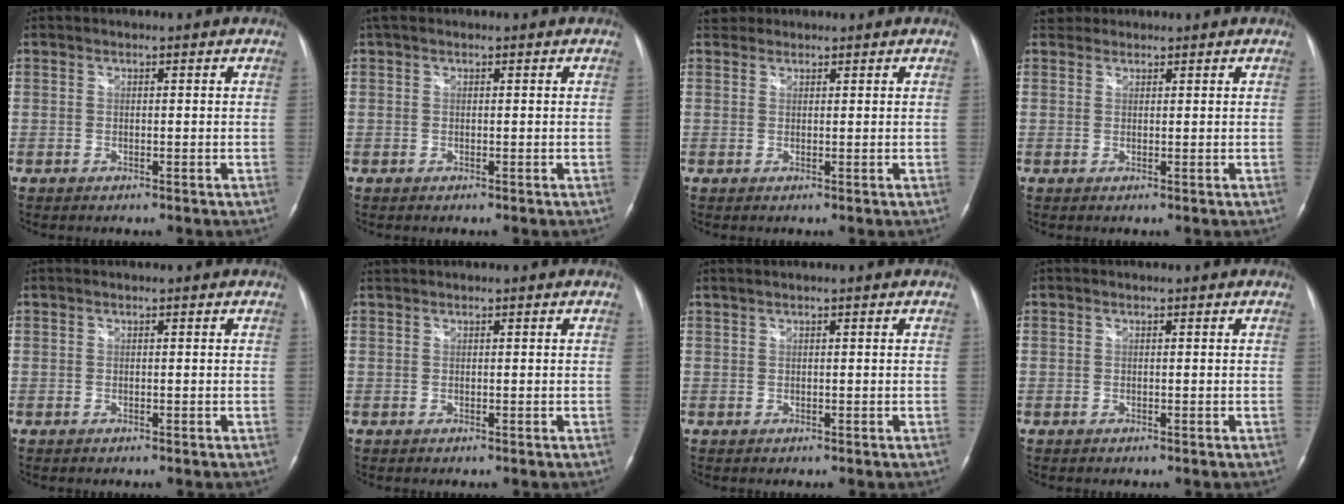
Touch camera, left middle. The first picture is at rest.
{"total": 1.7, "force": [1.2, 0.7, 1.0], "torque": [-0.027, 0.027, 0.020]}
{"total": 1.8, "force": [1.5, 0.9, -0.3], "torque": [0.004, 0.015, 0.022]}
{"total": 1.9, "force": [1.6, 0.9, -0.3], "torque": [0.004, 0.014, 0.023]}
{"total": 0.0}
{"total": 0.5, "force": [0.5, -0.1, 0.1], "torque": [-0.011, 0.013, 0.015]}
{"total": 0.9, "force": [0.7, -0.1, 0.6], "torque": [-0.017, 0.014, 0.018]}
{"total": 0.0}